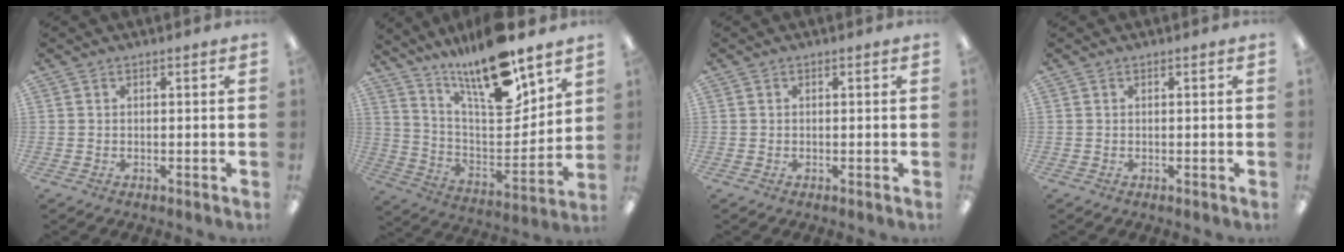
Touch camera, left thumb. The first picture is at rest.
{"total": 18.7, "force": [14.7, 4.6, 10.7], "torque": [-0.190, -0.108, 0.250]}
{"total": 0.0}
{"total": 0.0}